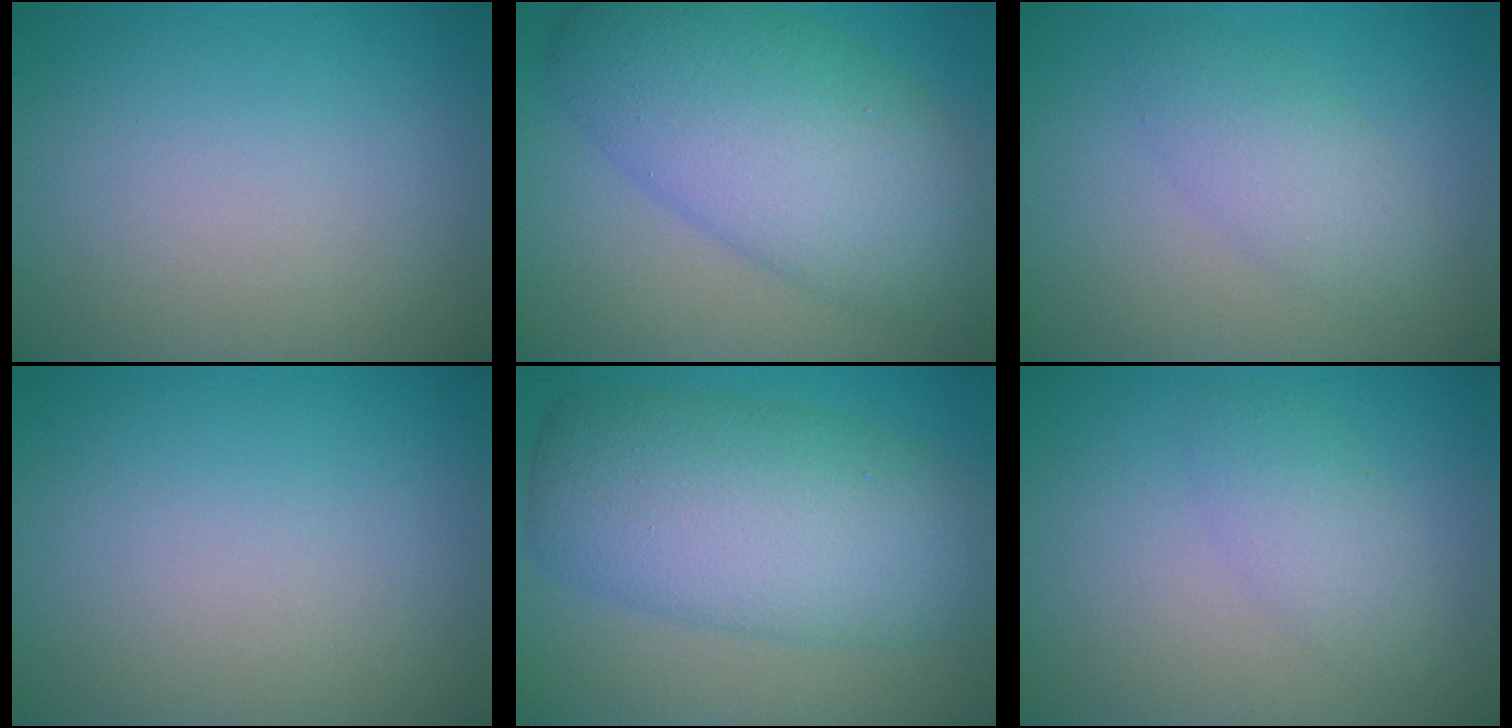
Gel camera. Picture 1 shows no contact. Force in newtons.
{"total": 10.3, "press": 10.3, "slide": 0.1}
{"total": 3.0, "press": 3.0, "slide": 0.0}
{"total": 0.0}
{"total": 9.6, "press": 9.6, "slide": 0.2}
{"total": 2.5, "press": 2.5, "slide": 0.1}